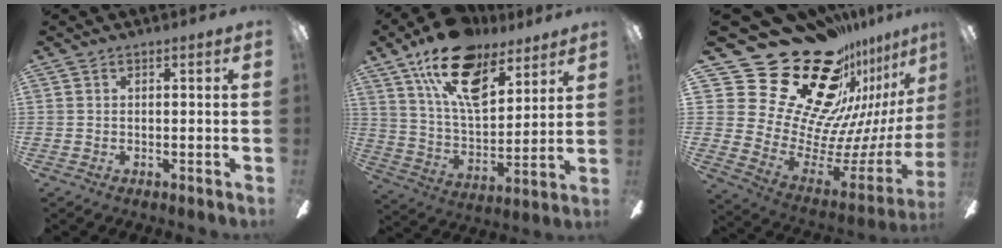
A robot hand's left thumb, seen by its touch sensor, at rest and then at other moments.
{"total": 20.3, "force": [13.4, 9.7, 11.9], "torque": [-0.213, -0.065, 0.239]}
{"total": 33.5, "force": [20.4, 19.0, 18.7], "torque": [-0.309, -0.185, 0.428]}